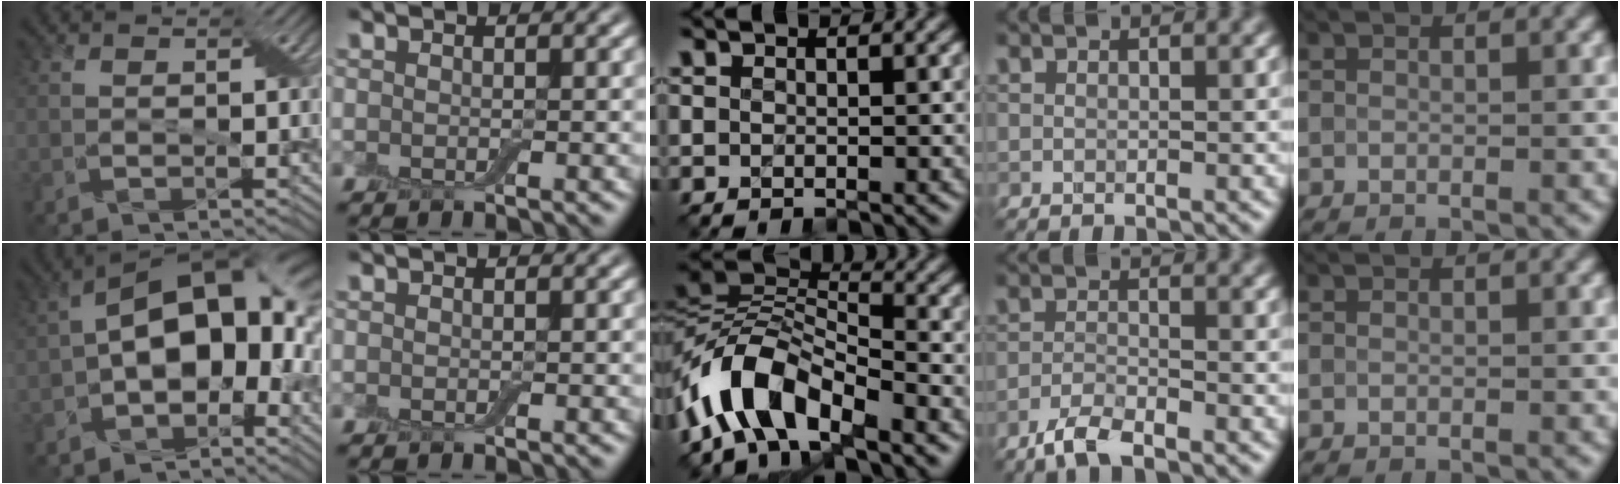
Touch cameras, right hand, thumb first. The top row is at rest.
{"thumb": {"total": 14.2, "force": [-1.4, 8.7, 11.2], "torque": [-0.168, -0.001, -0.027]}, "middle": {"total": 7.9, "force": [-4.9, 3.5, 5.1], "torque": [-0.086, 0.012, -0.101]}, "ring": {"total": 3.0, "force": [-2.8, 0.4, 1.2], "torque": [-0.026, 0.001, -0.056]}}